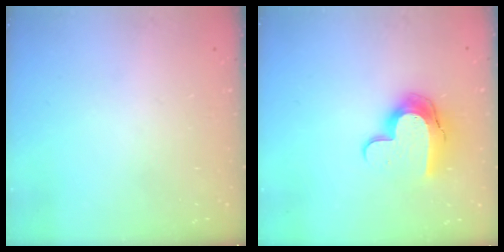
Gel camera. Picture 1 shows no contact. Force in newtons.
{"total": 11.9, "press": 11.9, "slide": 0.6}